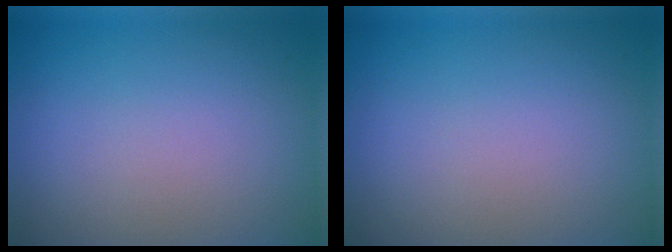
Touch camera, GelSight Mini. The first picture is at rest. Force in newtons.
{"total": 0.0}